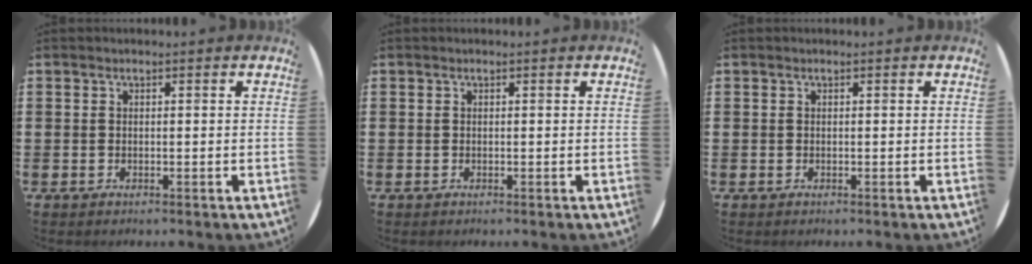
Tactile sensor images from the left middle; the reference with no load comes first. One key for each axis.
{"total": 0.0}
{"total": 0.0}